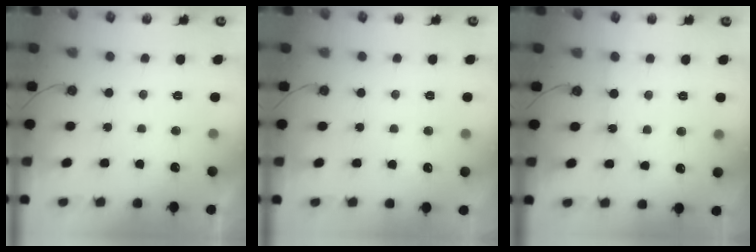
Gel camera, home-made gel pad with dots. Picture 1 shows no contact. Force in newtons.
{"total": 3.2, "press": 3.2, "slide": 0.5}
{"total": 0.9, "press": 0.9, "slide": 0.1}